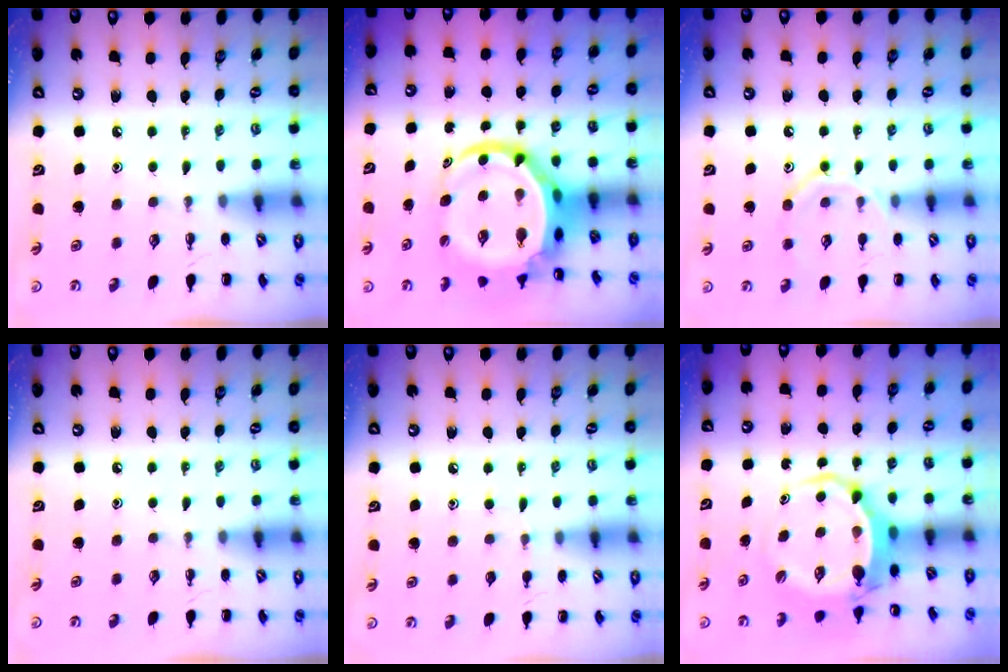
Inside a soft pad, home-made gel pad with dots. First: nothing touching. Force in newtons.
{"total": 9.1, "press": 8.8, "slide": 2.5}
{"total": 10.5, "press": 10.4, "slide": 1.2}
{"total": 0.0}
{"total": 3.6, "press": 3.4, "slide": 1.3}
{"total": 6.9, "press": 6.7, "slide": 1.8}